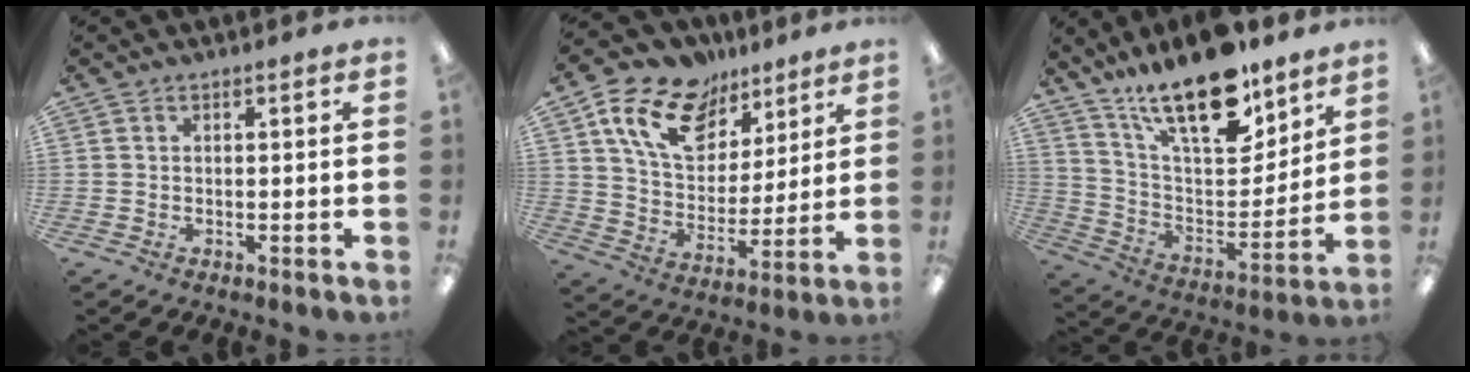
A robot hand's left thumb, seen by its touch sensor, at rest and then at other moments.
{"total": 16.4, "force": [9.8, 10.6, 7.9], "torque": [-0.143, -0.040, 0.184]}
{"total": 21.2, "force": [15.6, 7.7, 12.2], "torque": [-0.206, -0.103, 0.269]}